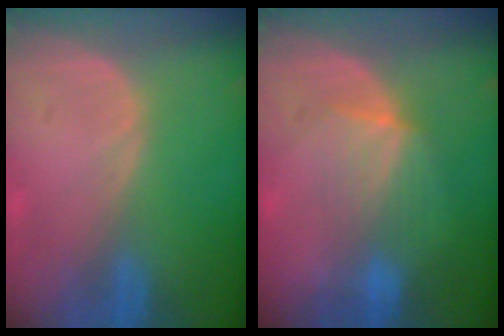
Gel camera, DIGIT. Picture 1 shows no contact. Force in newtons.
{"total": 4.9, "press": 4.7, "slide": 1.2}